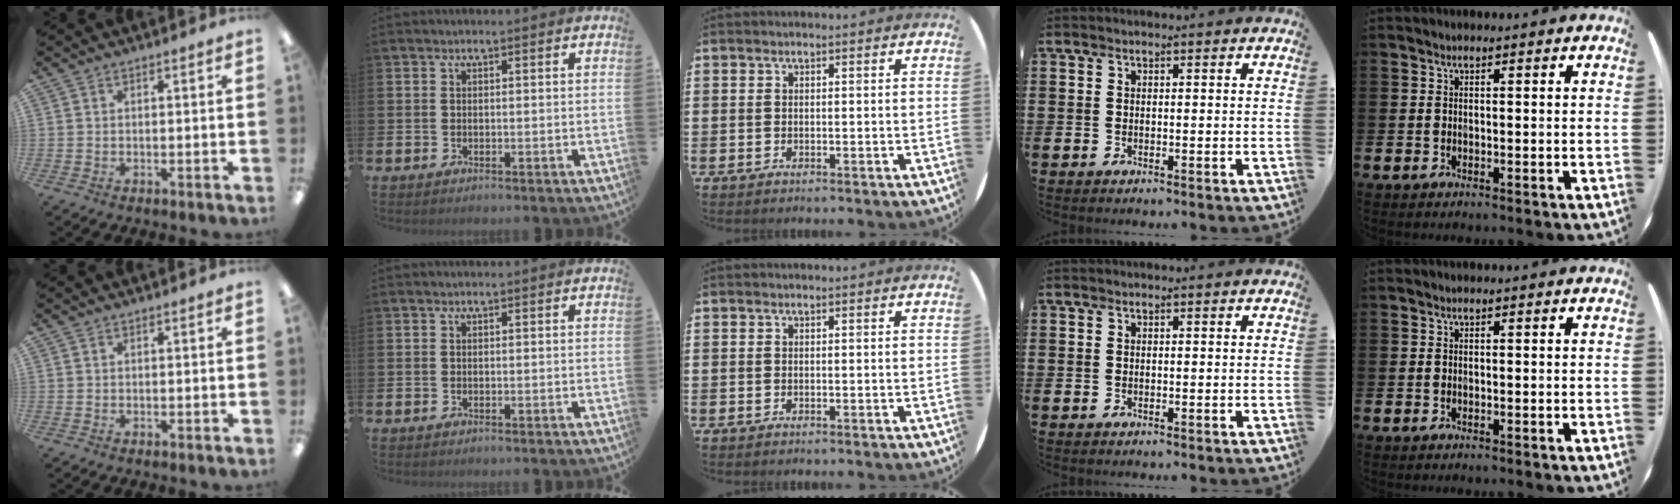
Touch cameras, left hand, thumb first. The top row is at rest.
{}